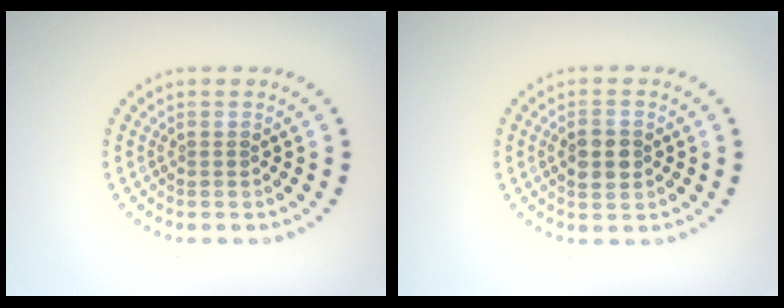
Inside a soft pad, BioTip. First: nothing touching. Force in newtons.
{"total": 2.9, "press": 2.9, "slide": 0.1}